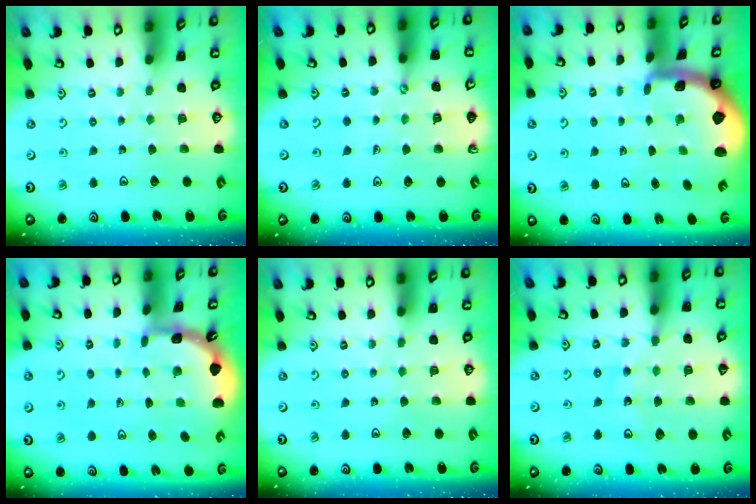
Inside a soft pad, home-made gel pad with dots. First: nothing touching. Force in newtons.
{"total": 1.4, "press": 1.3, "slide": 0.3}
{"total": 1.9, "press": 1.8, "slide": 0.5}
{"total": 1.8, "press": 1.8, "slide": 0.2}
{"total": 0.0}
{"total": 12.7, "press": 12.3, "slide": 3.4}